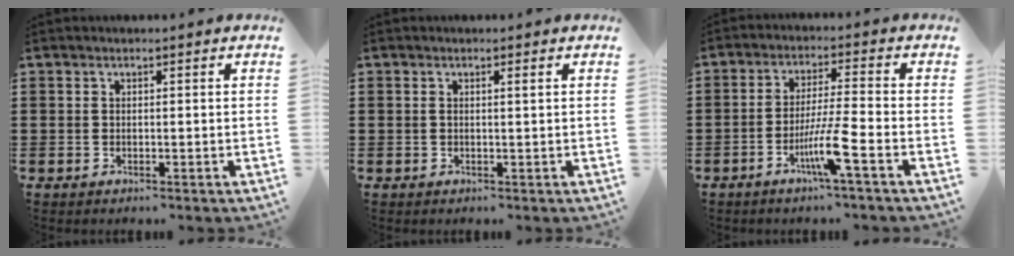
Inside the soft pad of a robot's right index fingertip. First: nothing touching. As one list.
[{"total": 0.7, "force": [0.2, 0.0, 0.7], "torque": [-0.013, -0.001, 0.004]}, {"total": 7.3, "force": [-3.6, -0.3, 6.4], "torque": [-0.126, -0.014, -0.068]}]